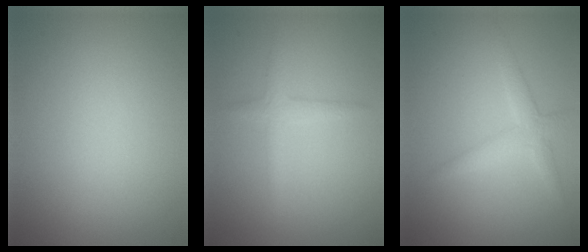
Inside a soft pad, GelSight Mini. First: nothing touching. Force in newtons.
{"total": 1.7, "press": 1.7, "slide": 0.1}
{"total": 2.4, "press": 2.4, "slide": 0.1}